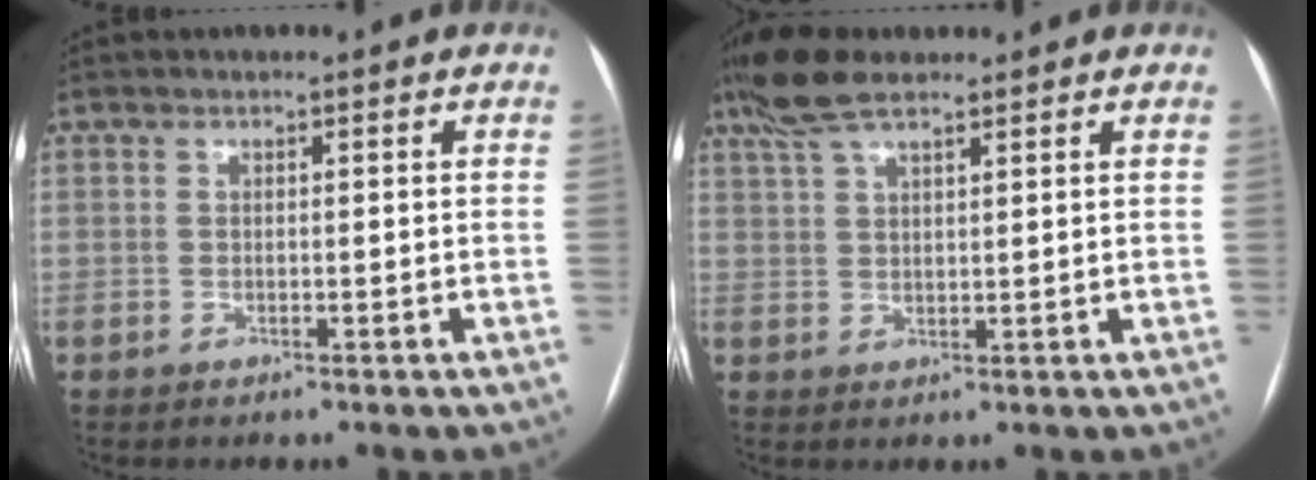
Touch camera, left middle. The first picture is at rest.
{"total": 6.9, "force": [5.3, 1.8, 4.1], "torque": [-0.089, 0.028, 0.101]}